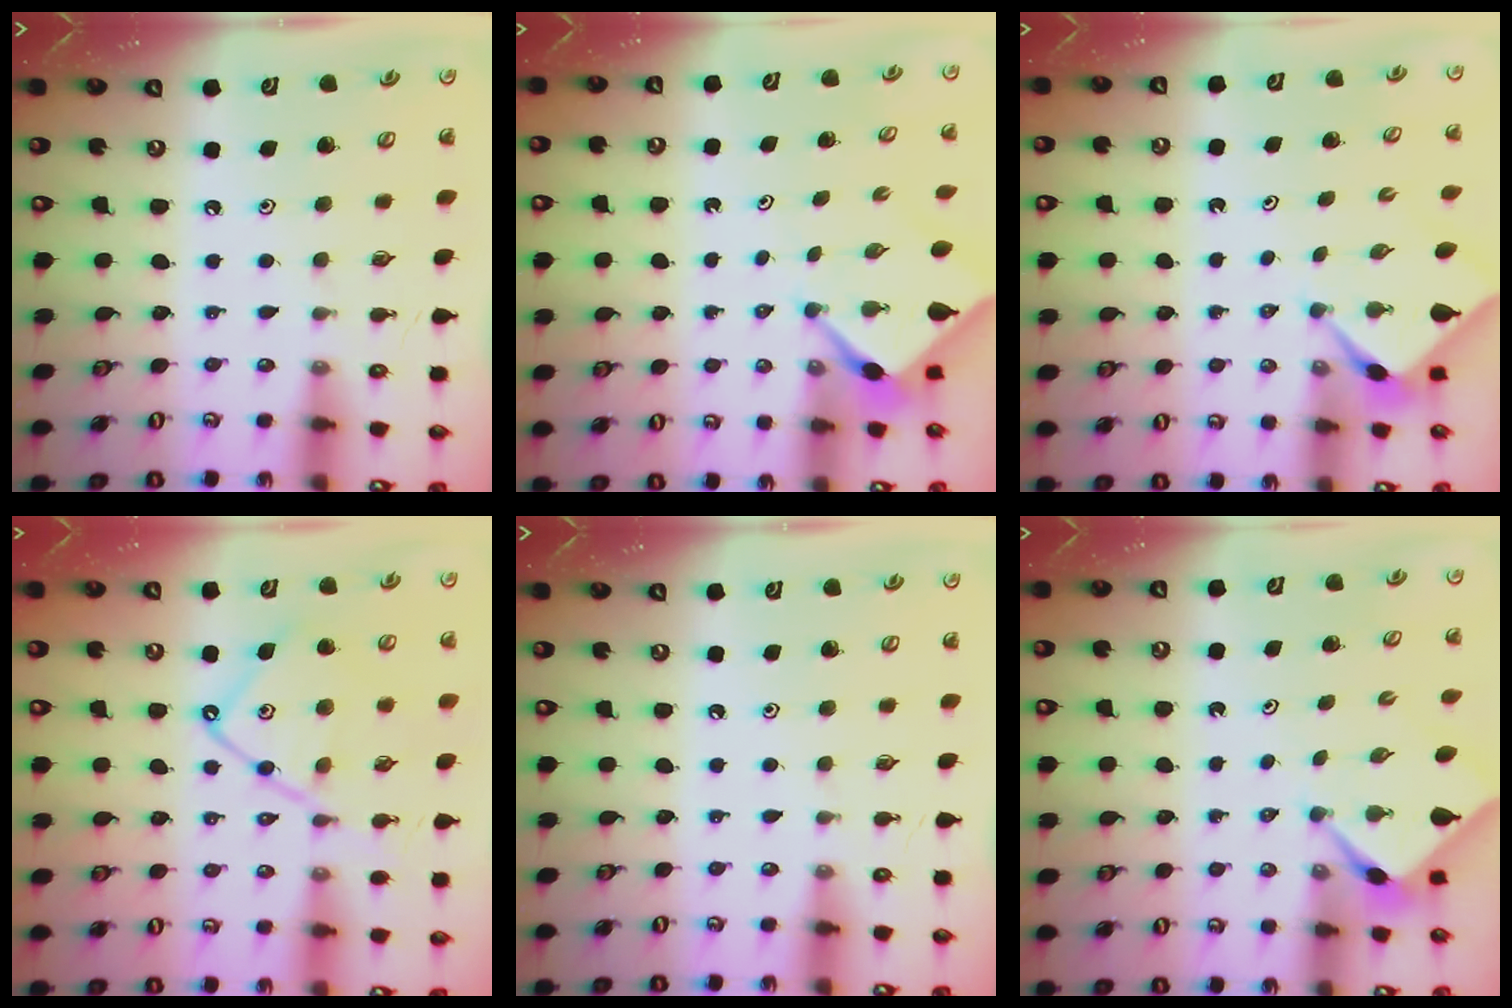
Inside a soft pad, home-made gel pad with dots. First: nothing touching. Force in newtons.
{"total": 2.4, "press": 2.4, "slide": 0.2}
{"total": 2.3, "press": 2.2, "slide": 0.3}
{"total": 11.8, "press": 11.7, "slide": 1.0}
{"total": 0.0}
{"total": 2.4, "press": 2.4, "slide": 0.1}